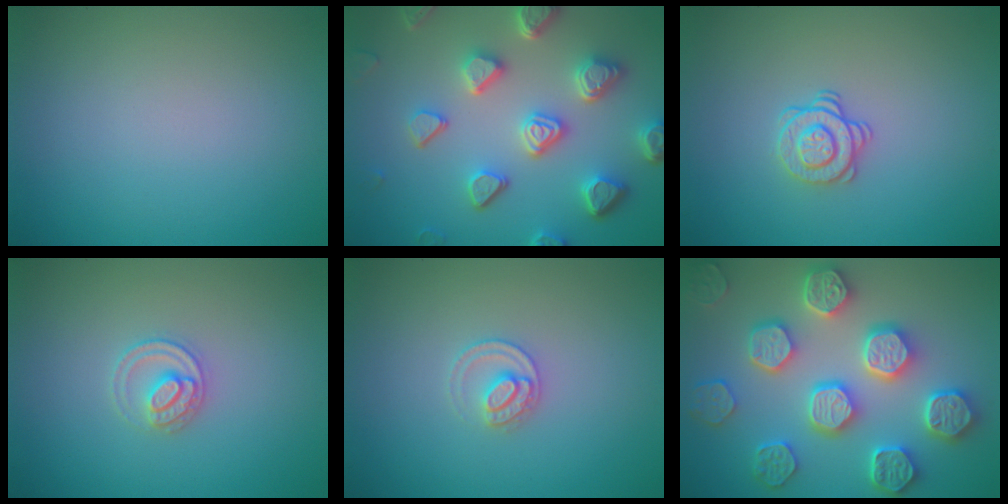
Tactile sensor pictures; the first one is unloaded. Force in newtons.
{"total": 6.5, "press": 5.3, "slide": 3.8}
{"total": 2.1, "press": 1.7, "slide": 1.2}
{"total": 2.2, "press": 2.2, "slide": 0.2}
{"total": 2.1, "press": 2.1, "slide": 0.2}
{"total": 7.4, "press": 6.6, "slide": 3.4}